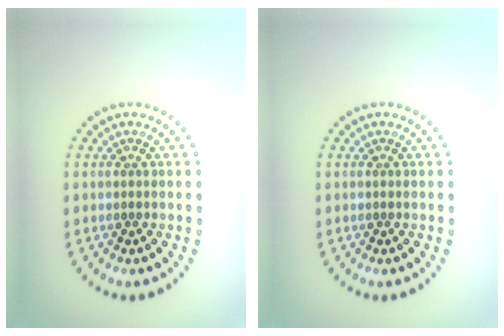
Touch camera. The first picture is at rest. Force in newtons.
{"total": 0.0}